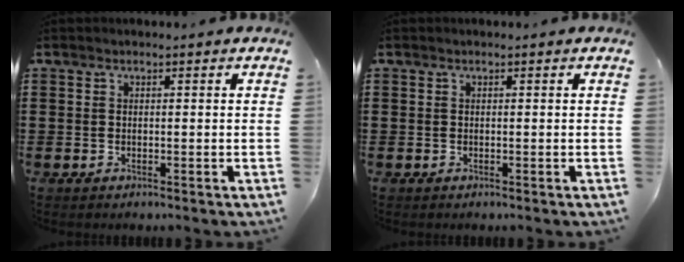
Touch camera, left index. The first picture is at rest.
{"total": 0.0}